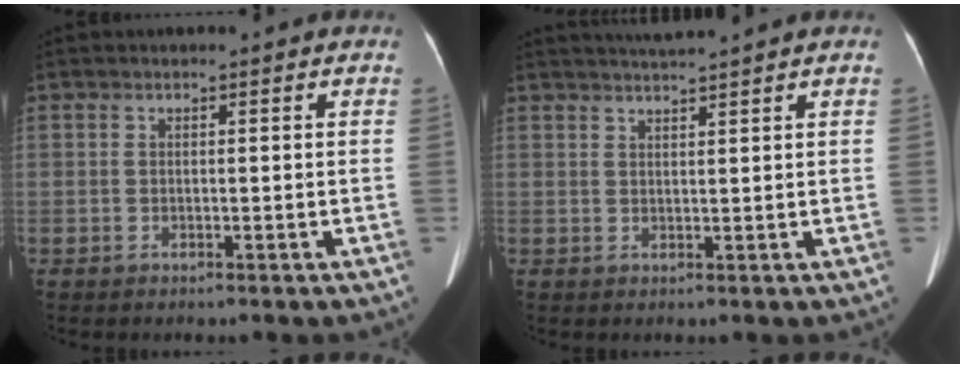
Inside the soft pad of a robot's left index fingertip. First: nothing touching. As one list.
[{"total": 3.6, "force": [3.3, -1.1, 1.0], "torque": [-0.014, 0.013, 0.060]}]